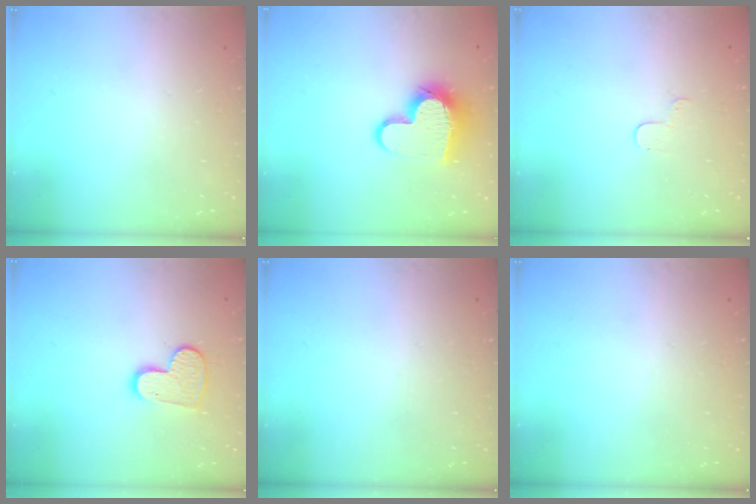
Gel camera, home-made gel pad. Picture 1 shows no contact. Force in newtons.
{"total": 13.2, "press": 13.2, "slide": 1.1}
{"total": 3.4, "press": 3.4, "slide": 0.4}
{"total": 10.0, "press": 10.0, "slide": 0.9}
{"total": 0.0}
{"total": 0.0}